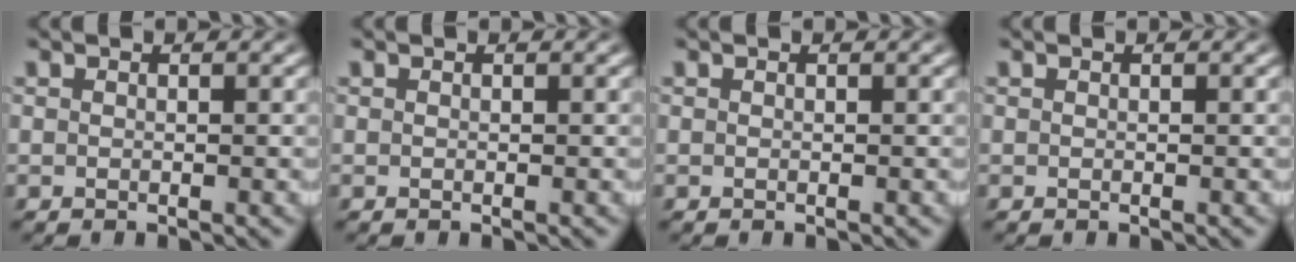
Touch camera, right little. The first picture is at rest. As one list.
[{"total": 0.0}, {"total": 0.0}, {"total": 0.0}]